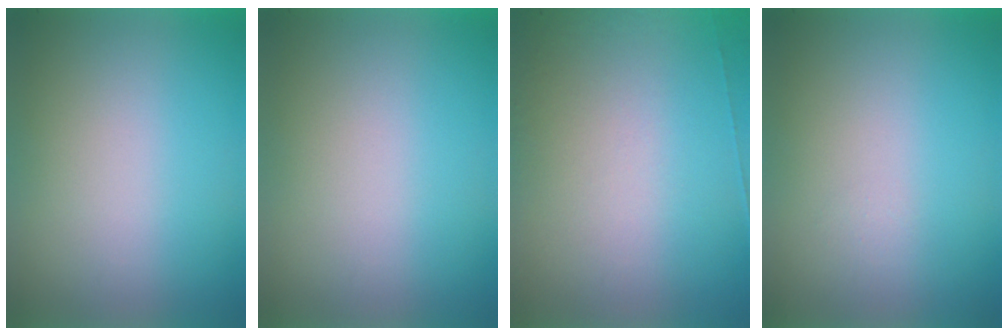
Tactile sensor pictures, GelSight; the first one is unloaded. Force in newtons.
{"total": 0.0}
{"total": 6.6}
{"total": 1.3}